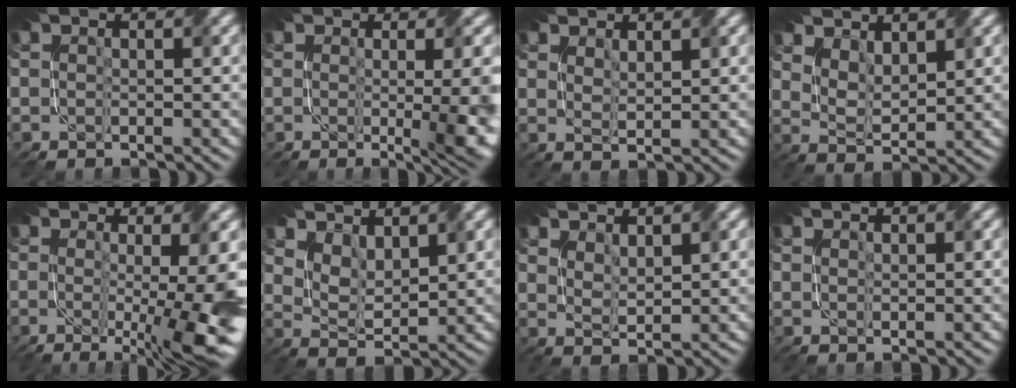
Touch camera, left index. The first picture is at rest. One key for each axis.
{"total": 8.2, "fx": -0.8, "fy": 2.9, "fz": 7.6, "tx": -0.051, "ty": -0.004, "tz": -0.012}
{"total": 1.7, "fx": 1.5, "fy": 0.4, "fz": 0.7, "tx": -0.017, "ty": -0.002, "tz": 0.033}
{"total": 4.0, "fx": 3.1, "fy": 1.5, "fz": 1.9, "tx": -0.048, "ty": 0.000, "tz": 0.059}
{"total": 10.5, "fx": -1.4, "fy": 3.0, "fz": 10.0, "tx": -0.123, "ty": -0.009, "tz": -0.013}
{"total": 4.1, "fx": 3.1, "fy": 1.8, "fz": 2.0, "tx": -0.050, "ty": 0.000, "tz": 0.055}
{"total": 2.4, "fx": 2.2, "fy": 0.6, "fz": 0.9, "tx": -0.027, "ty": -0.001, "tz": 0.045}
{"total": 0.7, "fx": 0.7, "fy": 0.1, "fz": 0.1, "tx": -0.005, "ty": -0.002, "tz": 0.014}